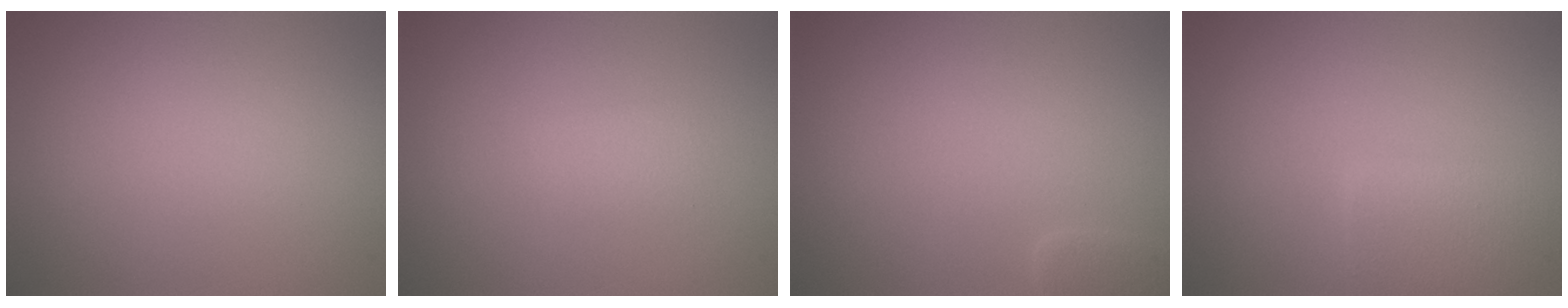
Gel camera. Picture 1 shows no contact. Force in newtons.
{"total": 0.9, "press": 0.9, "slide": 0.0}
{"total": 1.2, "press": 1.2, "slide": 0.1}
{"total": 2.8, "press": 2.8, "slide": 0.1}